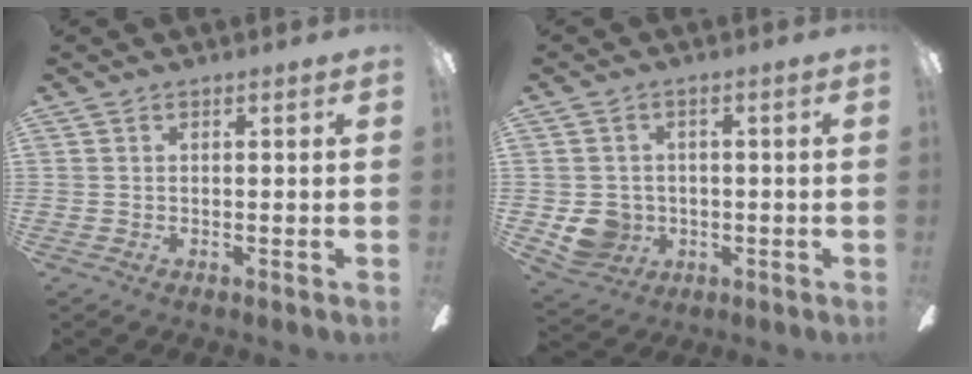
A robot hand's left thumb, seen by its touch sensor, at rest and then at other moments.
{"total": 6.5, "force": [-0.5, 6.2, 1.9], "torque": [-0.049, 0.002, -0.004]}